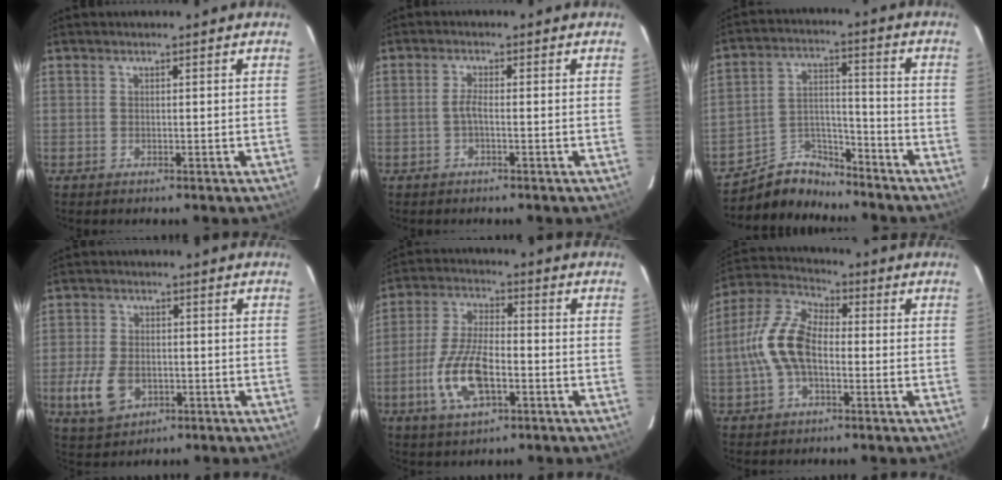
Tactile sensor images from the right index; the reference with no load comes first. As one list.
[{"total": 1.6, "force": [-0.7, 0.1, 1.5], "torque": [-0.031, 0.004, -0.015]}, {"total": 9.0, "force": [-8.2, 3.7, 0.5], "torque": [-0.019, 0.045, -0.148]}, {"total": 9.4, "force": [-3.0, 6.2, 6.4], "torque": [-0.155, -0.008, -0.045]}, {"total": 12.3, "force": [-4.2, 5.0, 10.4], "torque": [-0.219, -0.002, -0.077]}, {"total": 12.1, "force": [-1.7, 6.5, 10.1], "torque": [-0.217, 0.018, -0.037]}]